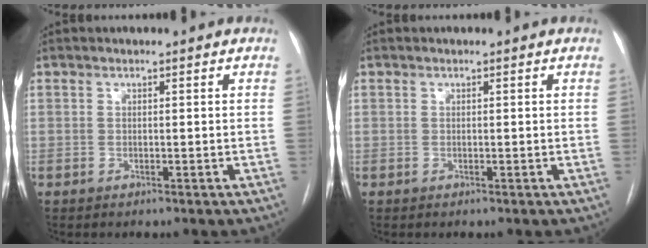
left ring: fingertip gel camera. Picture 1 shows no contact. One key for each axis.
{"total": 0.0}